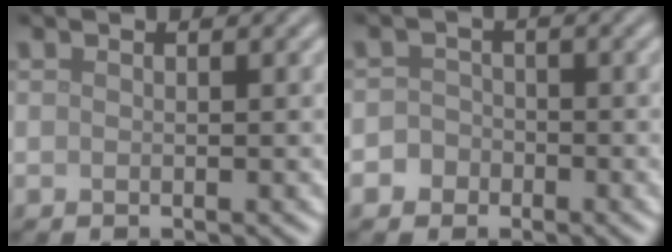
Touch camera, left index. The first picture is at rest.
{"total": 2.2, "force": [-1.2, 1.9, 0.3], "torque": [0.022, 0.005, -0.028]}